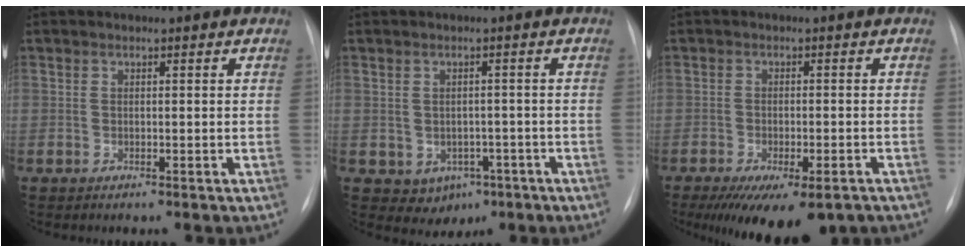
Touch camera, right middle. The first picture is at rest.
{"total": 5.0, "force": [-2.1, 4.0, 2.2], "torque": [-0.027, 0.008, -0.014]}
{"total": 12.3, "force": [-8.4, 4.4, 7.8], "torque": [-0.112, -0.018, -0.118]}